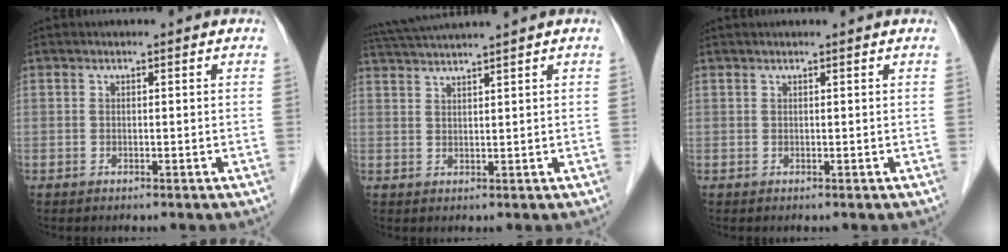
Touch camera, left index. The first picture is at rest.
{"total": 6.9, "force": [6.2, -1.7, 2.5], "torque": [-0.044, 0.018, 0.108]}
{"total": 2.3, "force": [2.2, -0.3, 0.9], "torque": [-0.008, 0.017, 0.030]}